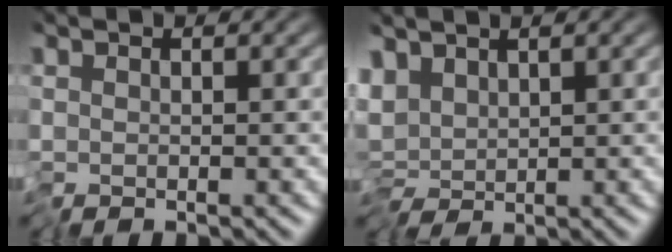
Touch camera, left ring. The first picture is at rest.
{"total": 2.8, "force": [0.3, 1.6, 2.3], "torque": [-0.039, 0.003, 0.003]}